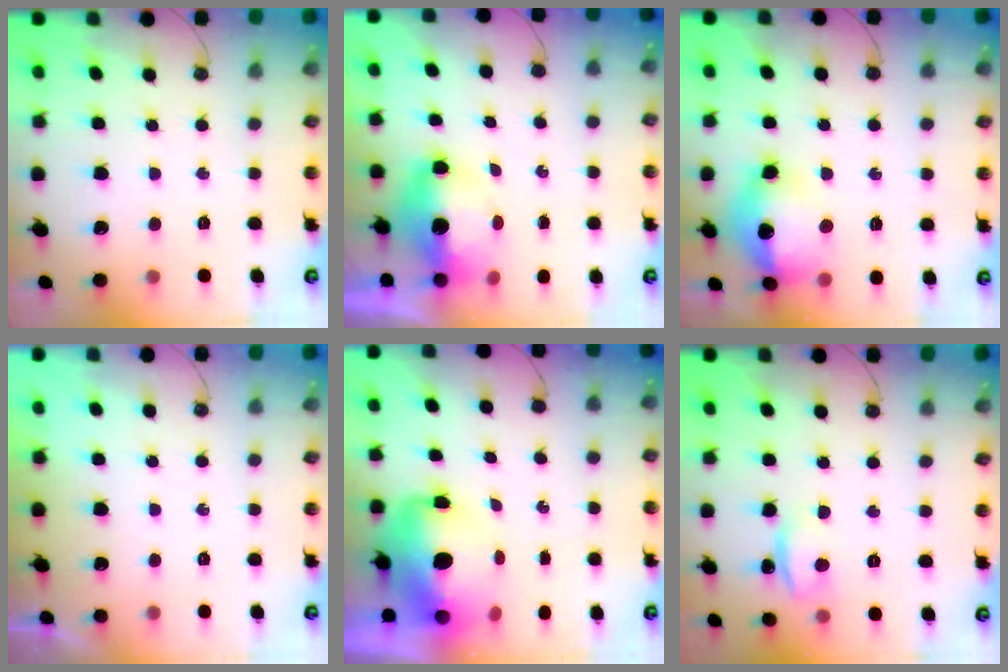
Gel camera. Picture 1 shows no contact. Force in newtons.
{"total": 7.1, "press": 7.0, "slide": 0.8}
{"total": 16.7, "press": 16.3, "slide": 3.5}
{"total": 0.0}
{"total": 11.4, "press": 11.3, "slide": 1.1}
{"total": 1.6, "press": 1.4, "slide": 0.7}